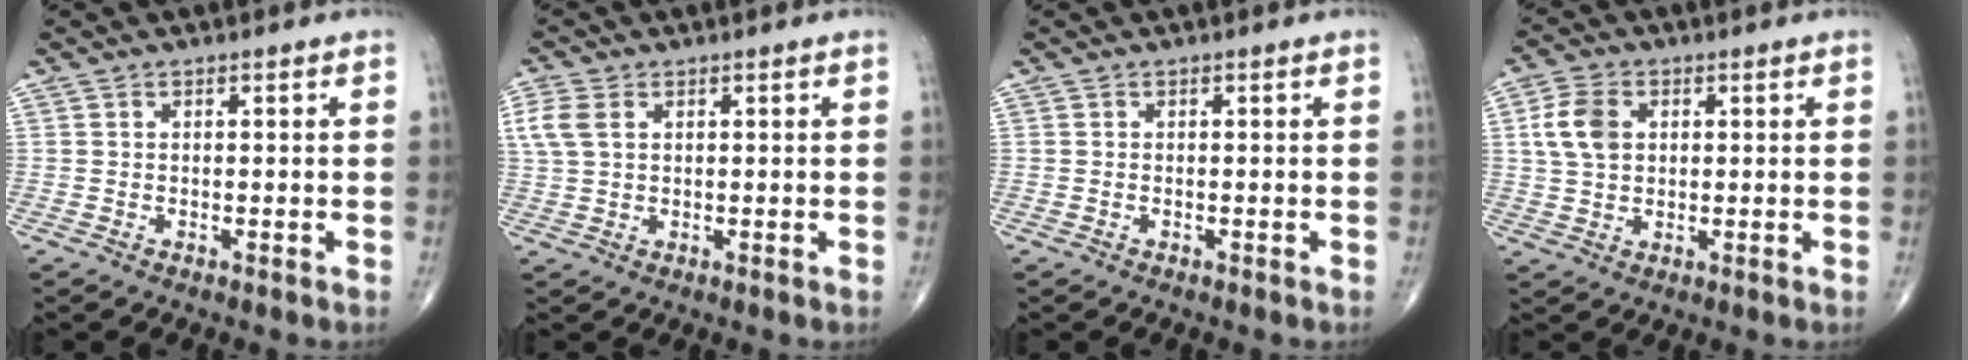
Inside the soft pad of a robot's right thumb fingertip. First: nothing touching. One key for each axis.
{"total": 5.1, "fx": 1.6, "fy": 3.4, "fz": 3.4, "tx": -0.085, "ty": 0.007, "tz": 0.034}
{"total": 0.0}
{"total": 7.3, "fx": 1.6, "fy": 5.1, "fz": 4.9, "tx": -0.089, "ty": 0.002, "tz": 0.030}